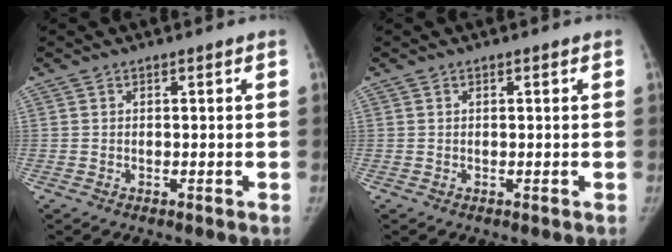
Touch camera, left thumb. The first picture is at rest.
{"total": 0.0}